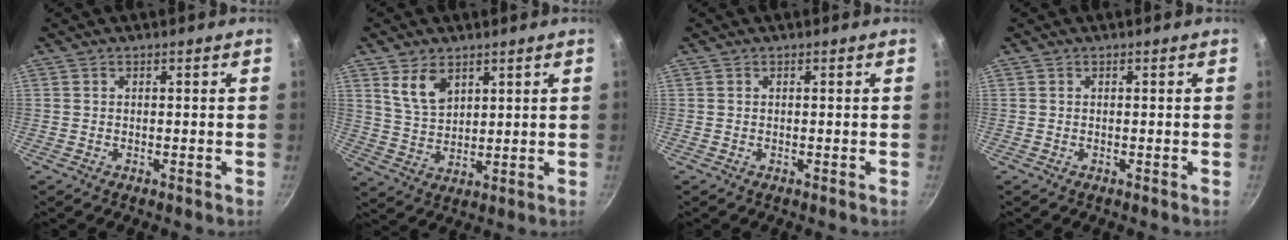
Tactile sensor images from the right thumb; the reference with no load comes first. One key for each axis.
{"total": 7.1, "fx": 3.8, "fy": 4.2, "fz": 4.2, "tx": -0.064, "ty": -0.023, "tz": 0.082}
{"total": 0.0}
{"total": 0.0}